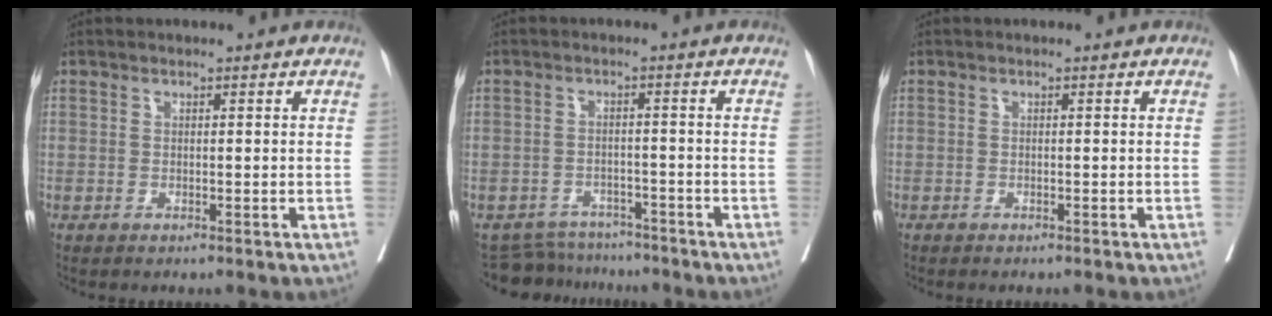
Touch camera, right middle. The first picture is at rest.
{"total": 6.4, "force": [-6.1, 1.9, -0.7], "torque": [0.018, 0.009, -0.091]}
{"total": 1.2, "force": [-1.1, 0.2, 0.5], "torque": [-0.008, -0.002, -0.014]}